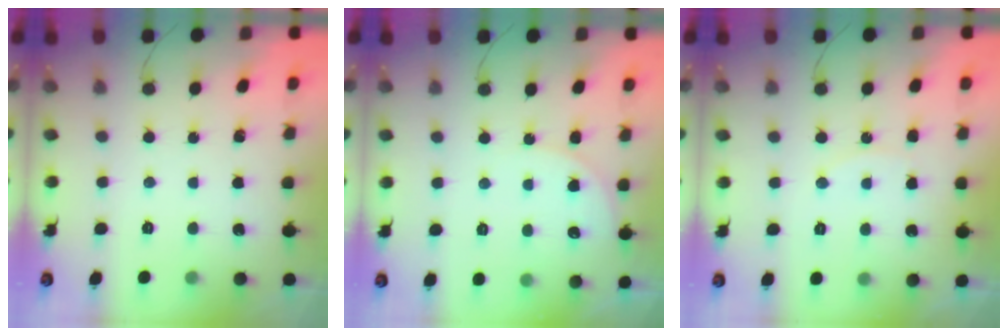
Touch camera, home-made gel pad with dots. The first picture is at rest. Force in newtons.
{"total": 6.7, "press": 6.7, "slide": 0.5}
{"total": 5.7, "press": 5.7, "slide": 0.5}